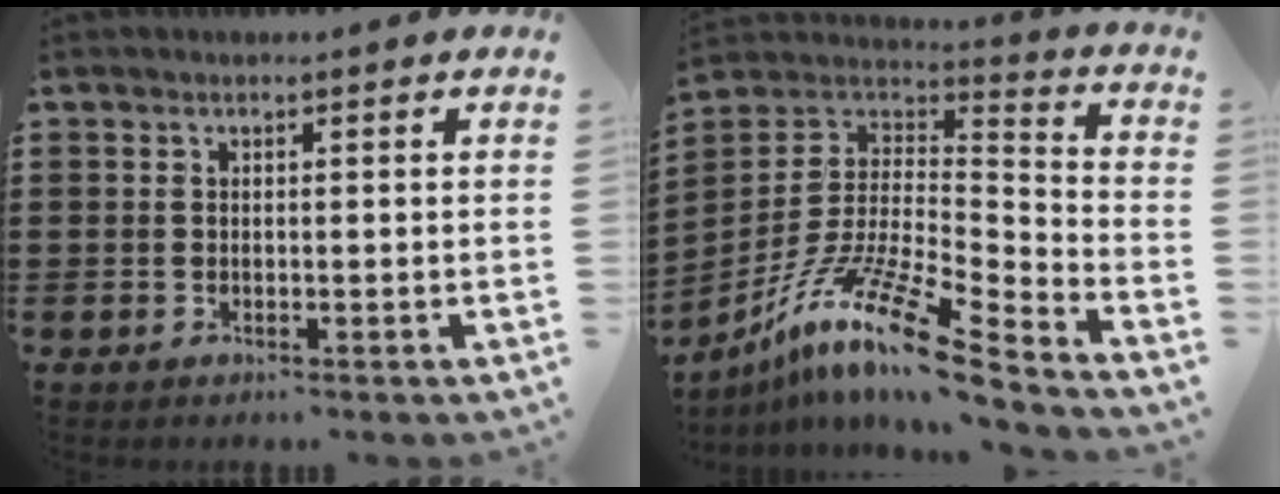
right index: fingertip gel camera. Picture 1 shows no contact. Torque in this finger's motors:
{"motor_torque": [1.10, 1.04, 0.83, 0.21]}